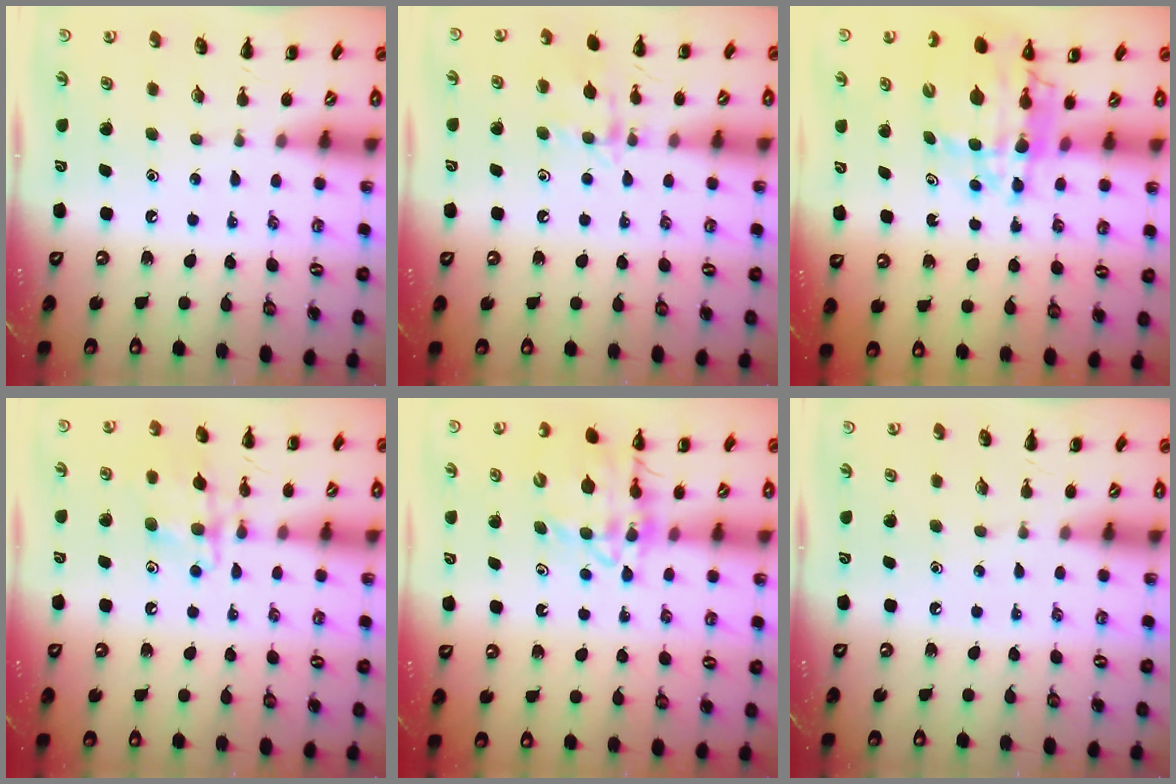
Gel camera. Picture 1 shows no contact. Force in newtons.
{"total": 10.7, "press": 10.6, "slide": 0.7}
{"total": 11.9, "press": 11.3, "slide": 3.6}
{"total": 13.2, "press": 13.2, "slide": 0.8}
{"total": 13.6, "press": 13.2, "slide": 3.0}
{"total": 0.0}